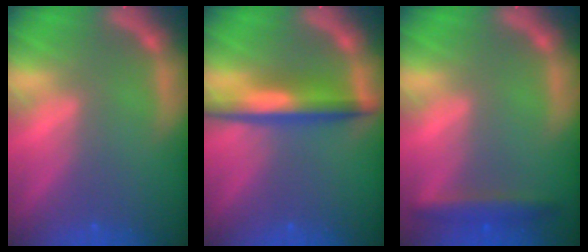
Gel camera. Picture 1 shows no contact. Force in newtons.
{"total": 5.0}
{"total": 2.9}